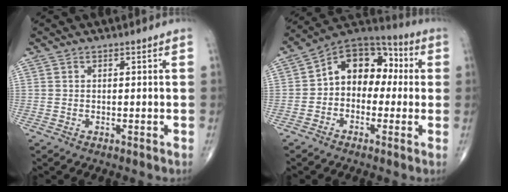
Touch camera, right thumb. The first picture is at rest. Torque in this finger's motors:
{"motor_torque": [0.06, 0.24, 0.33, -0.21, 0.27]}